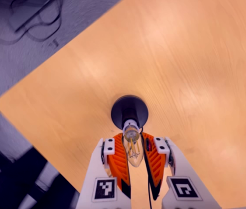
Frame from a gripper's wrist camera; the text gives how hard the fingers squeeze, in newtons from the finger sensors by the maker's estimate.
{"total": 26.1, "left": 27.0, "right": 25.2}